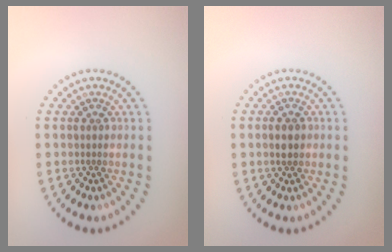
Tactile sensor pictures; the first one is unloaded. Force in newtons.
{"total": 2.0, "press": 1.9, "slide": 0.1}